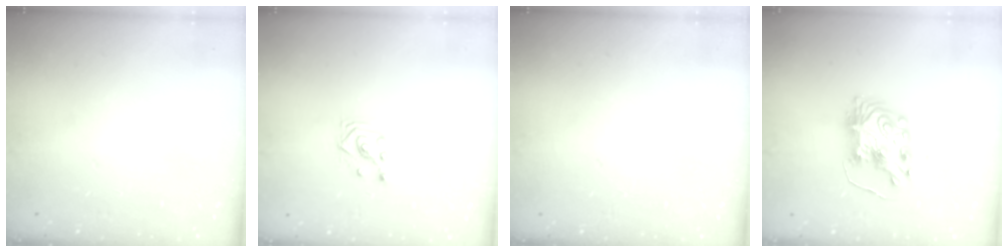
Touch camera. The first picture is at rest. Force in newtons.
{"total": 3.0, "press": 3.0, "slide": 0.1}
{"total": 0.0}
{"total": 8.4, "press": 8.4, "slide": 0.6}